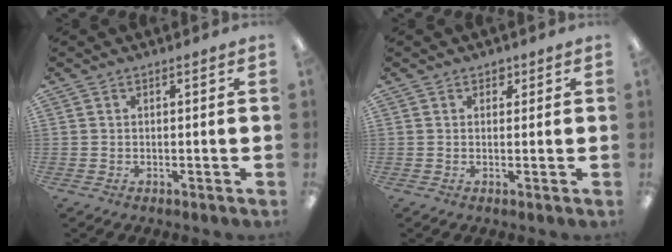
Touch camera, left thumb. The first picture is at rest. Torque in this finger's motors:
{"motor_torque": [0.31, -0.18, 0.55, -0.10, 0.00]}